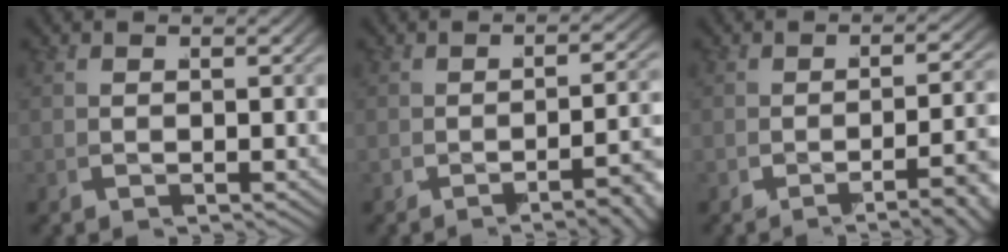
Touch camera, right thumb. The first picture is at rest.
{"total": 4.3, "force": [-2.8, 0.5, 3.3], "torque": [-0.034, 0.014, -0.047]}
{"total": 4.8, "force": [-2.9, 0.6, 3.8], "torque": [-0.046, 0.010, -0.049]}